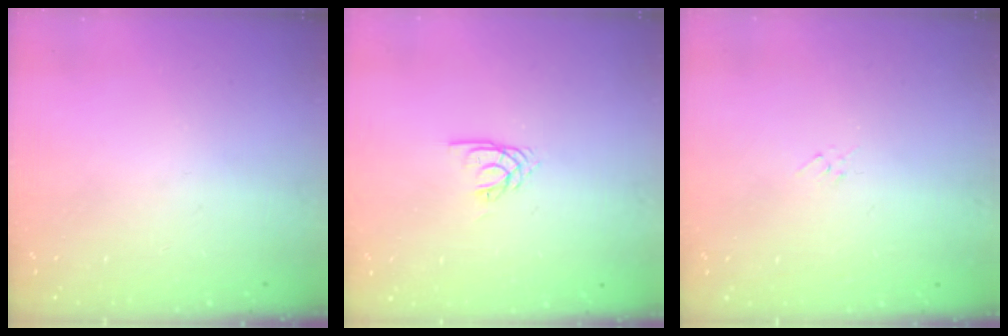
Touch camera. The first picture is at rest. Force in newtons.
{"total": 2.1, "press": 2.1, "slide": 0.2}
{"total": 2.9, "press": 2.9, "slide": 0.6}